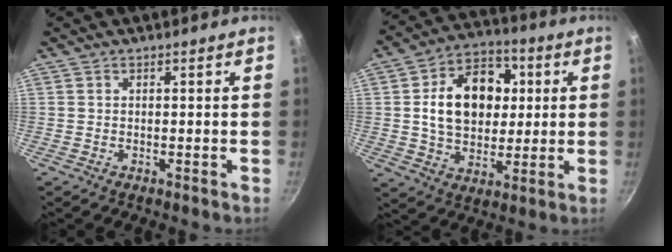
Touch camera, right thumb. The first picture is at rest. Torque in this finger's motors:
{"motor_torque": [1.28, 2.77, 1.21, 0.04, 0.13]}